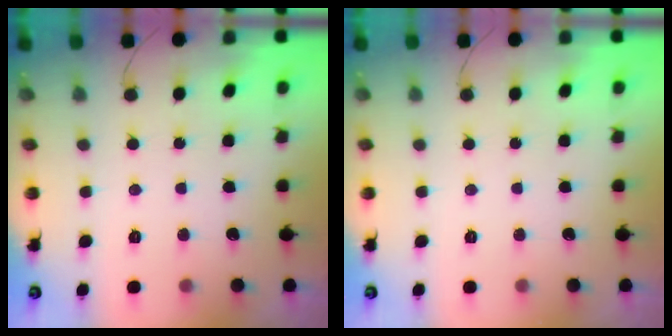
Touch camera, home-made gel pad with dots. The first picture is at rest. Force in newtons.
{"total": 0.0}